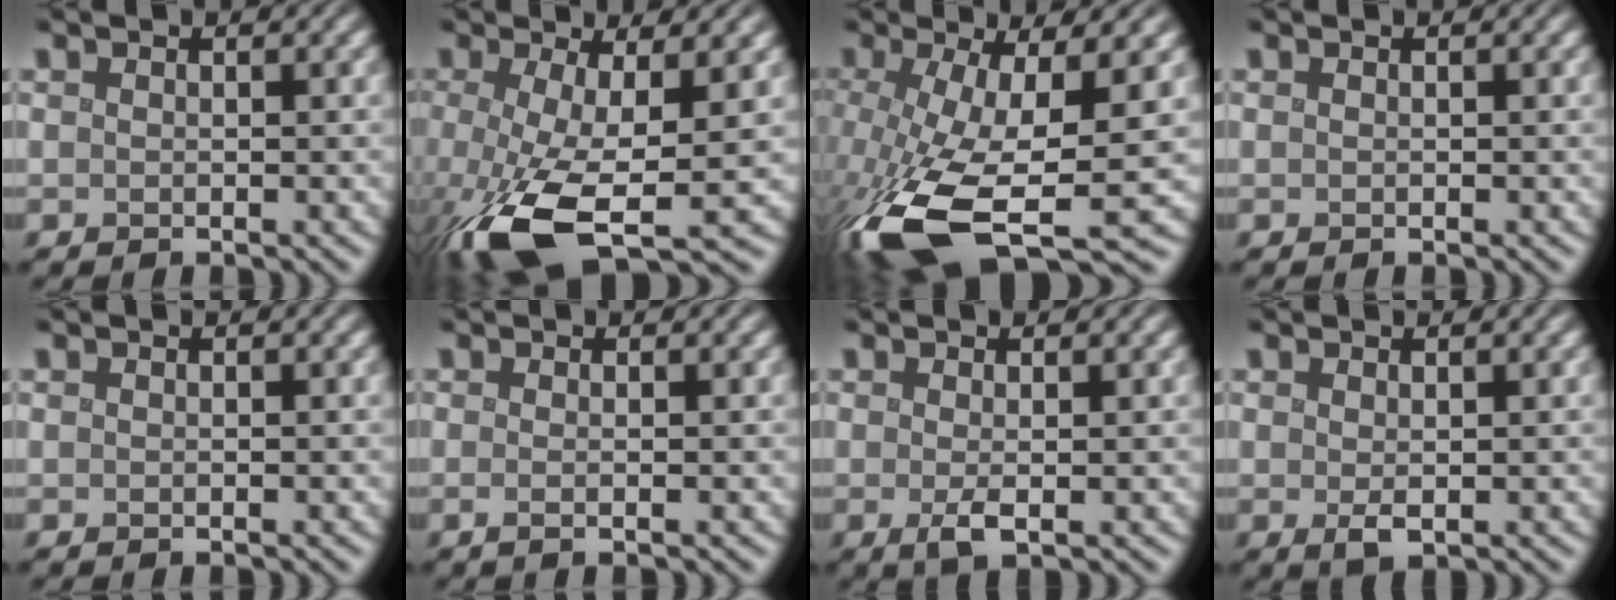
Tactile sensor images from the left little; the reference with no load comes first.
{"total": 10.6, "force": [-3.8, 3.8, 9.2], "torque": [-0.195, -0.034, -0.056]}
{"total": 13.3, "force": [-4.3, 5.4, 11.3], "torque": [-0.246, -0.038, -0.064]}
{"total": 0.0}
{"total": 0.0}
{"total": 0.7, "force": [-0.2, 0.2, 0.7], "torque": [-0.010, 0.000, -0.009]}
{"total": 1.2, "force": [-0.2, 0.1, 1.2], "torque": [-0.024, -0.004, 0.000]}
{"total": 0.7, "force": [0.2, 0.2, 0.7], "torque": [-0.019, -0.005, 0.010]}